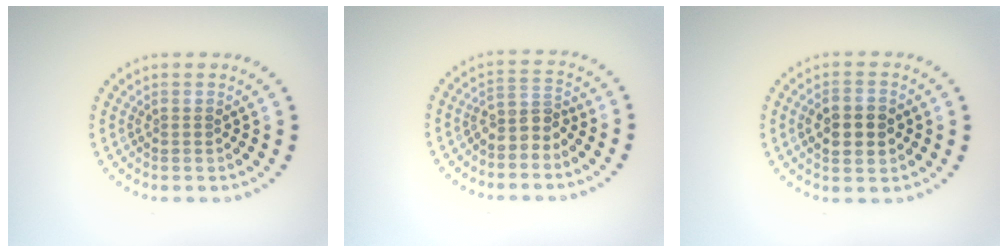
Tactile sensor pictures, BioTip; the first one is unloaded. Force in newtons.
{"total": 2.5, "press": 1.9, "slide": 1.5}
{"total": 4.6, "press": 4.6, "slide": 0.2}